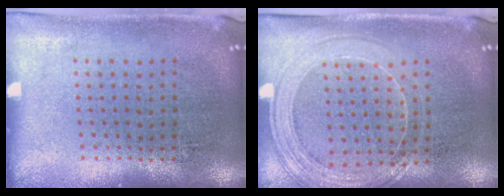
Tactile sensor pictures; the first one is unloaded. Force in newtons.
{"total": 1.5, "press": 1.4, "slide": 0.3}